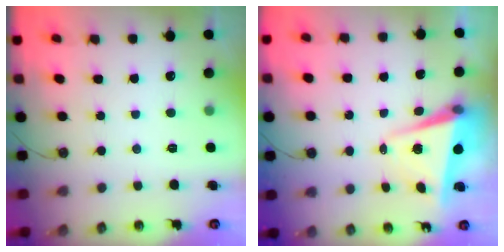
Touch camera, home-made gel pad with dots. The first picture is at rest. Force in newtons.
{"total": 5.6, "press": 5.6, "slide": 0.8}